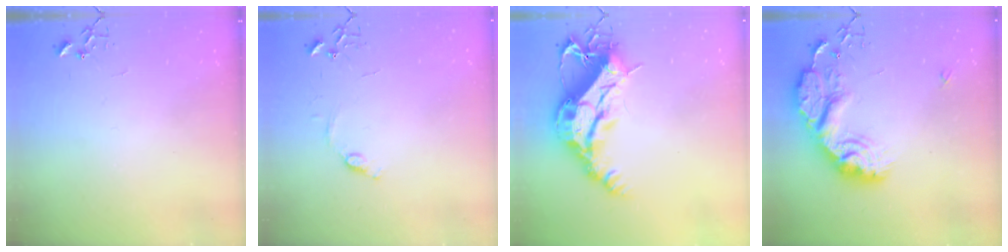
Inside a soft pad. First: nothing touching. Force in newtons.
{"total": 7.3, "press": 7.3, "slide": 0.7}
{"total": 20.3, "press": 20.2, "slide": 2.1}
{"total": 22.6, "press": 22.5, "slide": 1.9}